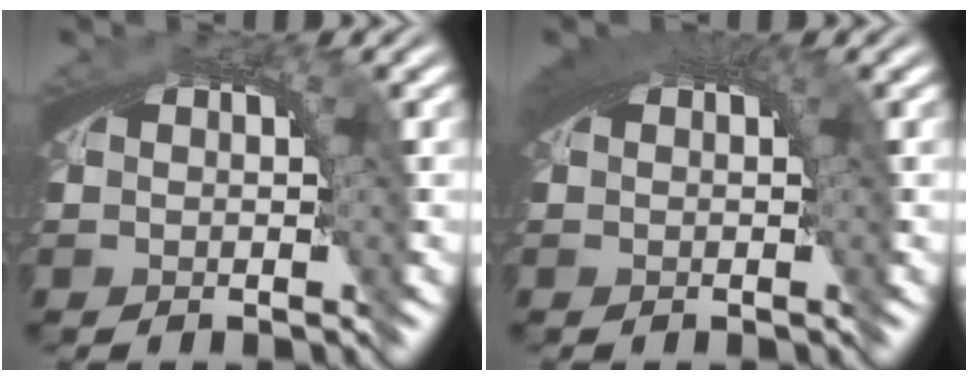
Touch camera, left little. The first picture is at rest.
{"total": 1.8, "force": [0.9, 0.3, 1.6], "torque": [-0.019, 0.006, 0.013]}